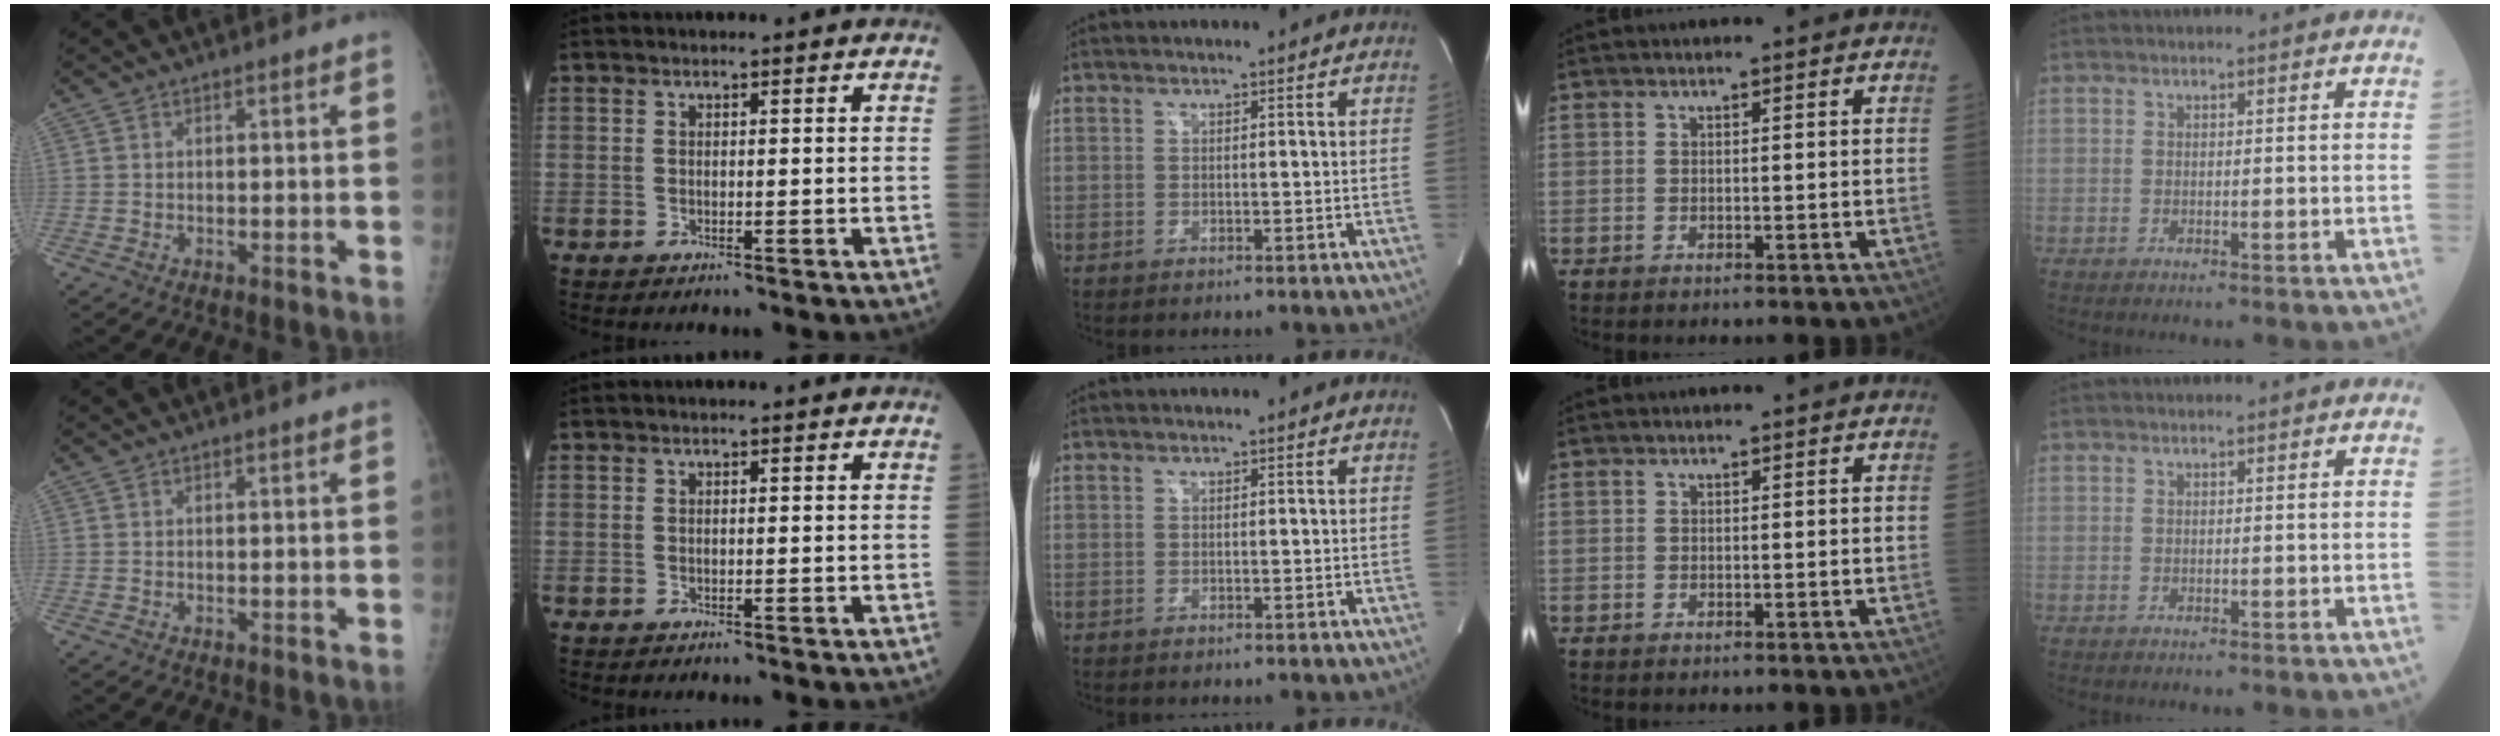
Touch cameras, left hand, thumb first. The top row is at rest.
{}